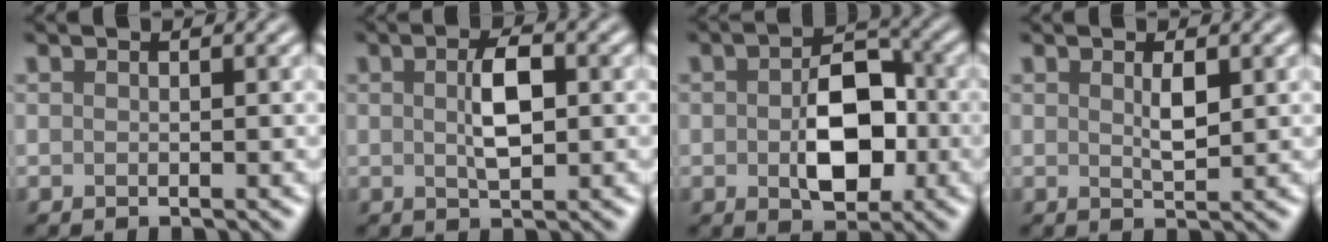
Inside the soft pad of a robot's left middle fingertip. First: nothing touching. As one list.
[{"total": 3.4, "force": [0.3, 1.4, 3.1], "torque": [-0.063, 0.002, 0.006]}, {"total": 6.8, "force": [-0.6, 4.1, 5.4], "torque": [-0.097, -0.004, -0.008]}, {"total": 1.7, "force": [0.6, 0.5, 1.5], "torque": [-0.033, -0.004, 0.012]}]